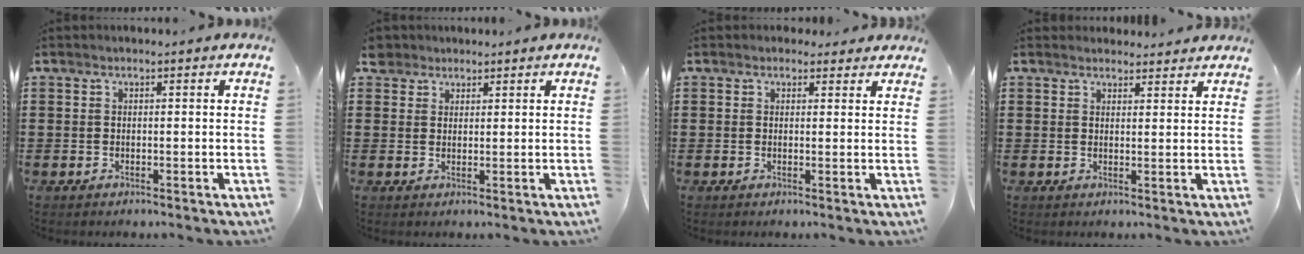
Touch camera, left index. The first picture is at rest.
{"total": 2.7, "force": [2.2, 1.6, 0.2], "torque": [-0.014, 0.012, 0.042]}
{"total": 1.5, "force": [1.1, 0.9, 0.2], "torque": [0.000, 0.005, 0.019]}
{"total": 2.2, "force": [2.1, 0.5, 0.0], "torque": [-0.005, -0.001, 0.041]}